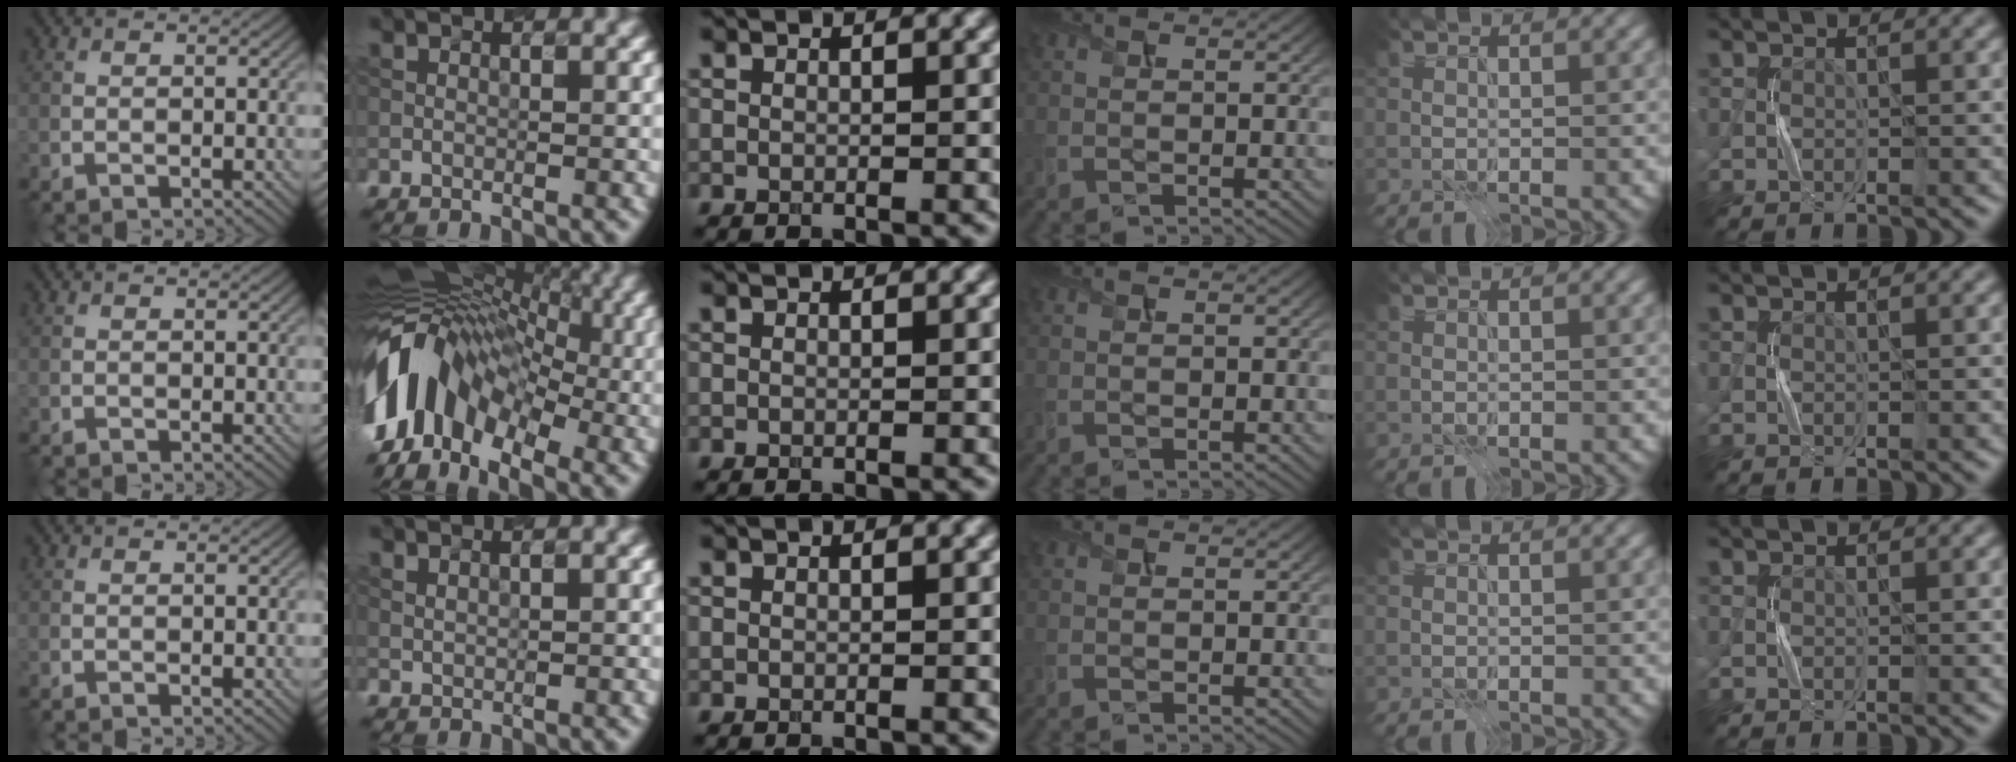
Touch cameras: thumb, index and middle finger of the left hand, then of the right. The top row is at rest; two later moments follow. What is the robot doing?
{"motion": "press", "object": "sticky note"}